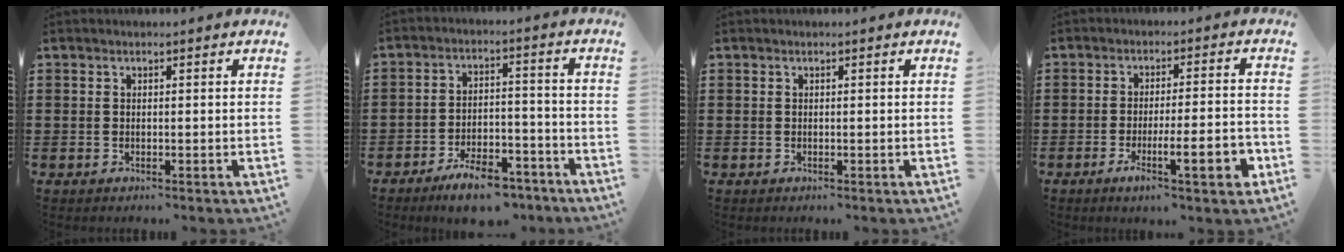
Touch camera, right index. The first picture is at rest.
{"total": 7.9, "force": [-6.3, 2.0, 4.2], "torque": [-0.073, 0.016, -0.115]}
{"total": 0.0}
{"total": 8.5, "force": [-3.1, 1.3, 7.9], "torque": [-0.117, -0.007, -0.052]}